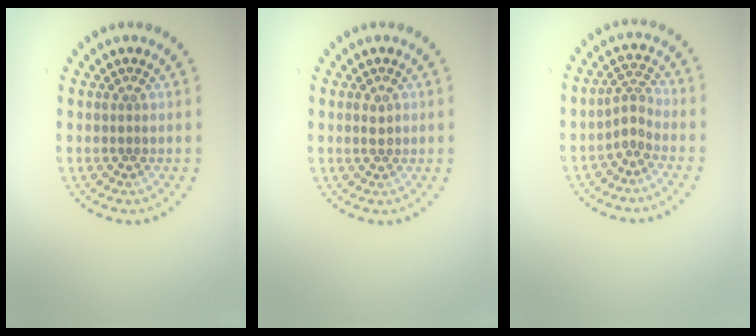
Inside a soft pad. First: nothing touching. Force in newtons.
{"total": 1.0, "press": 1.0, "slide": 0.2}
{"total": 2.0, "press": 1.3, "slide": 1.5}